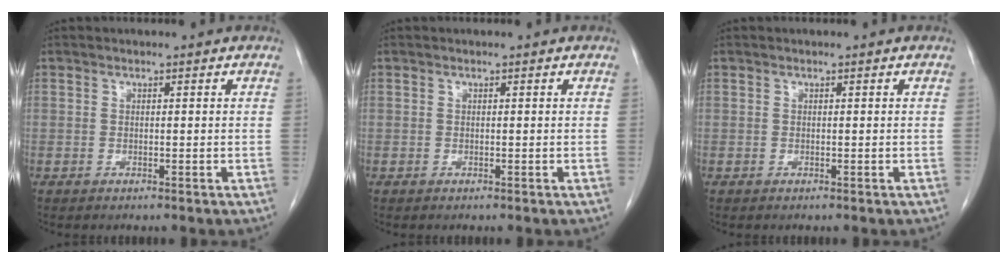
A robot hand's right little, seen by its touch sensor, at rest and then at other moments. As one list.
[{"total": 0.0}, {"total": 0.0}]